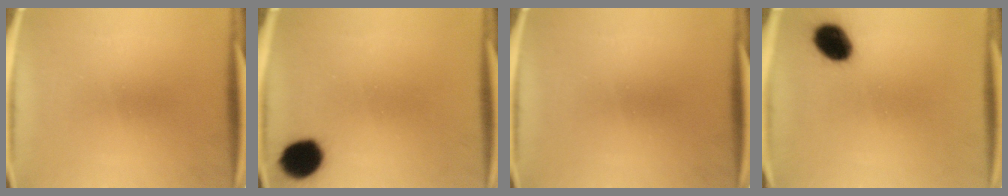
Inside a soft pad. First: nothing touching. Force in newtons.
{"total": 9.7}
{"total": 0.0}
{"total": 8.6}